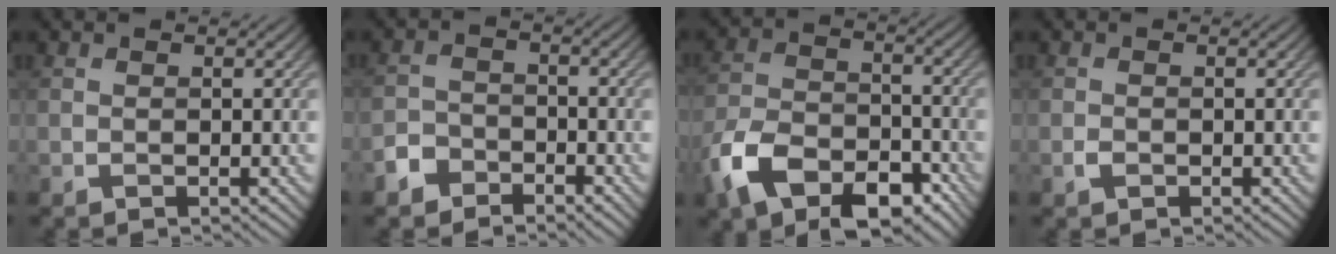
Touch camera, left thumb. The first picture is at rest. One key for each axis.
{"total": 3.2, "fx": -2.6, "fy": 1.9, "fz": 0.8, "tx": -0.015, "ty": 0.006, "tz": -0.060}
{"total": 11.9, "fx": -7.2, "fy": 6.6, "fz": 6.9, "tx": -0.157, "ty": -0.015, "tz": -0.140}
{"total": 0.6, "fx": -0.3, "fy": 0.4, "fz": 0.3, "tx": -0.007, "ty": 0.003, "tz": -0.007}